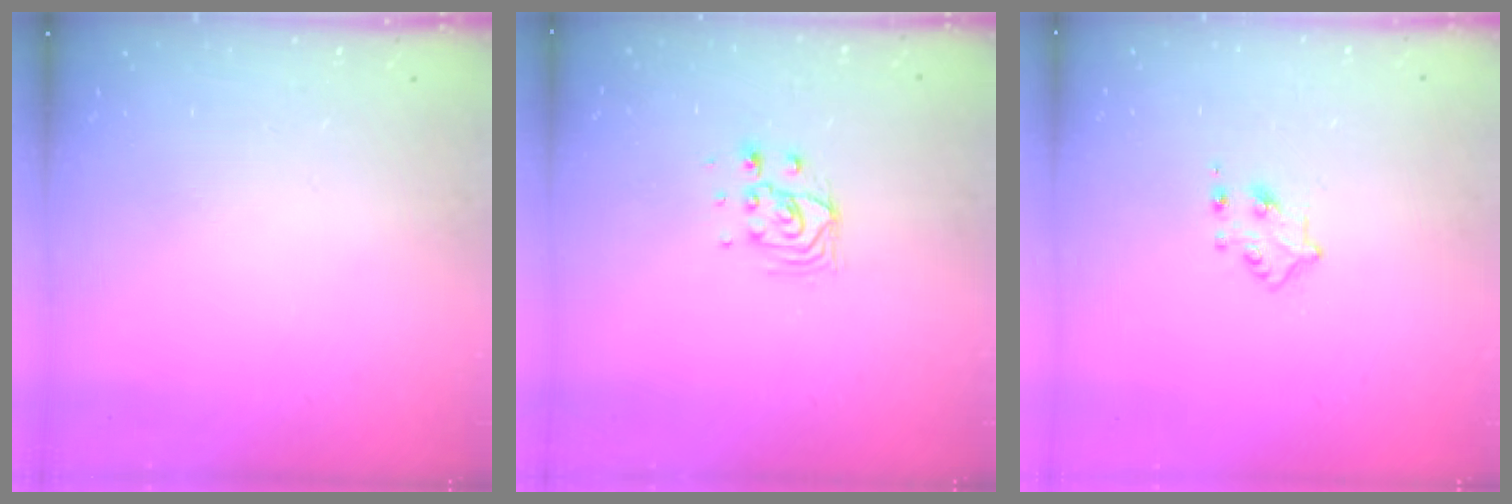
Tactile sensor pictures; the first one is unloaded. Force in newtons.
{"total": 7.6, "press": 7.6, "slide": 0.3}
{"total": 4.8, "press": 4.8, "slide": 0.6}